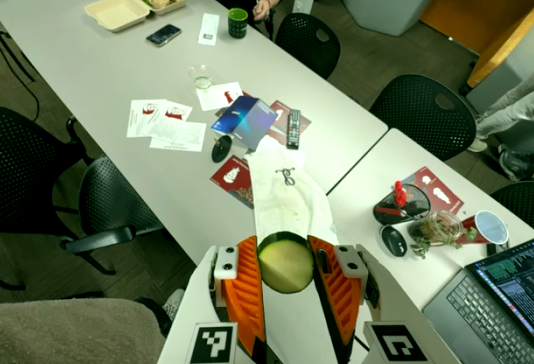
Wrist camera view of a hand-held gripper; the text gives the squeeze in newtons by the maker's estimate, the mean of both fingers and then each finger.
{"total": 11.2, "left": 11.1, "right": 11.2}